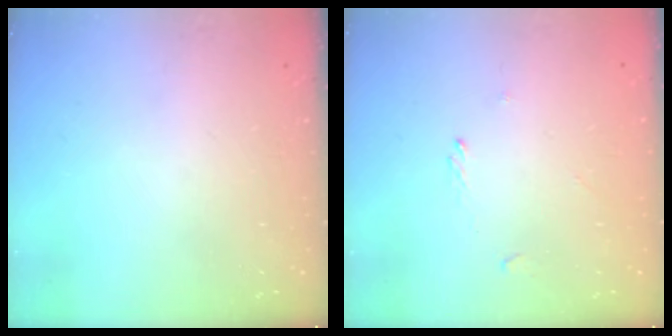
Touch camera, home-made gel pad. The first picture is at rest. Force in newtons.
{"total": 0.7, "press": 0.5, "slide": 0.4}